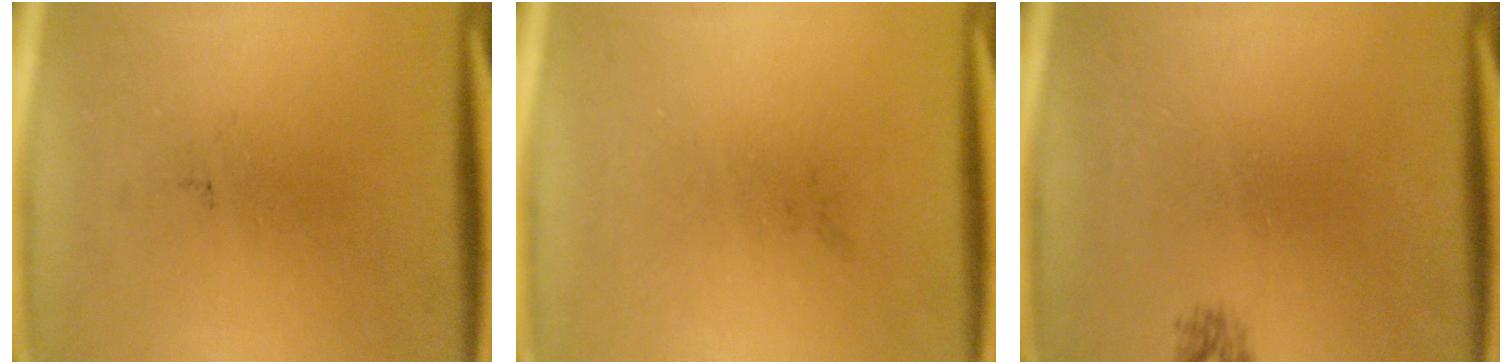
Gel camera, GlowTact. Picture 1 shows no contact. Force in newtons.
{"total": 0.0}
{"total": 0.9}